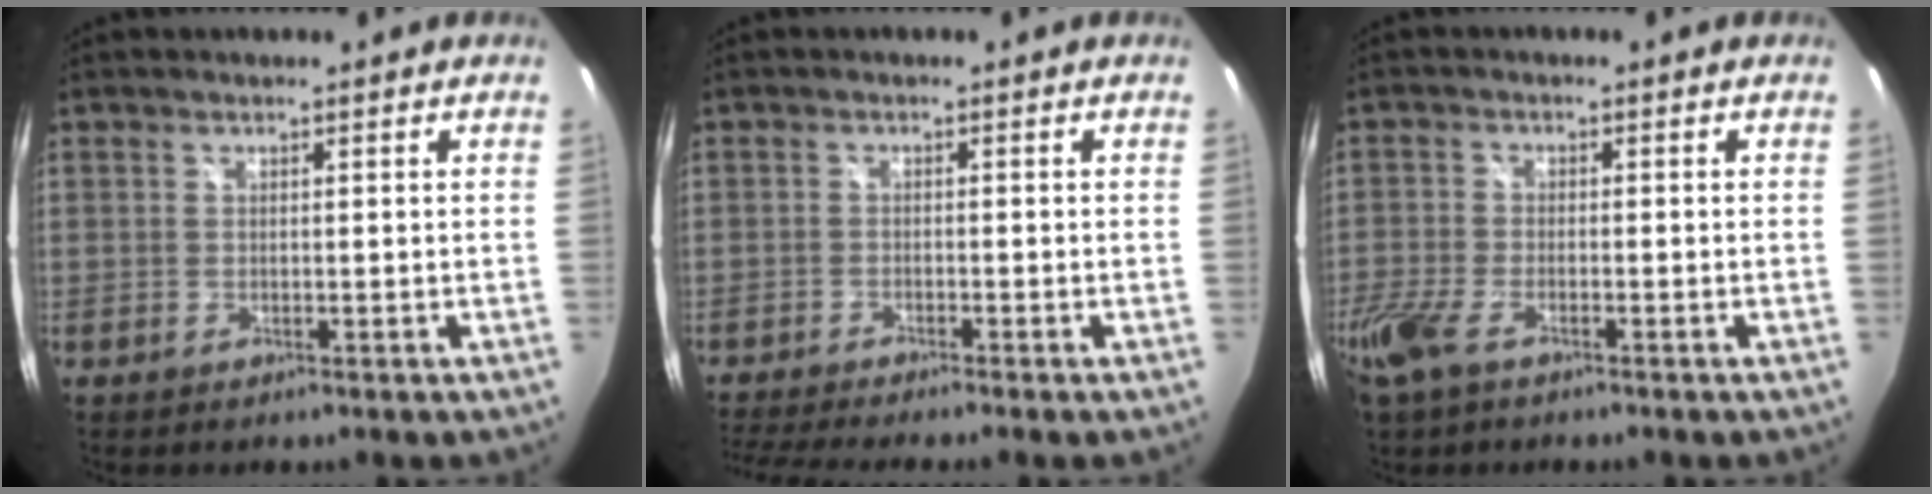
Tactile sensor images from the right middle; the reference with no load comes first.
{"total": 6.4, "force": [-5.6, -1.3, 2.8], "torque": [-0.073, -0.026, -0.099]}
{"total": 7.4, "force": [-4.7, 3.1, 4.8], "torque": [-0.128, -0.018, -0.096]}